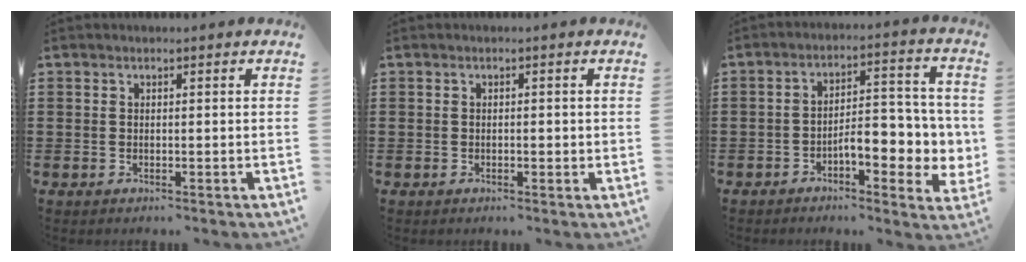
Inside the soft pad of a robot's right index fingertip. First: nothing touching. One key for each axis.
{"total": 0.8, "fx": -0.2, "fy": 0.3, "fz": 0.7, "tx": -0.014, "ty": 0.000, "tz": -0.003}
{"total": 7.3, "fx": -2.4, "fy": 3.4, "fz": 6.1, "tx": -0.073, "ty": -0.006, "tz": -0.048}